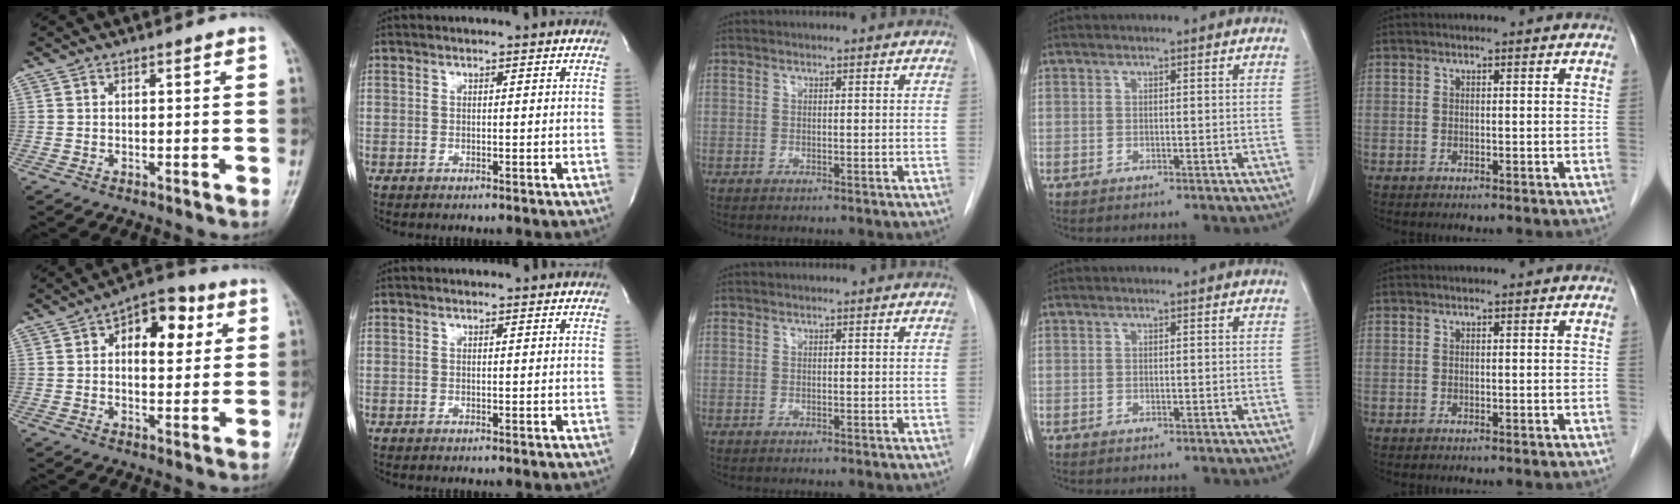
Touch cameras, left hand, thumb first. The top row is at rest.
{"thumb": {"total": 11.1, "force": [3.3, 6.4, 8.4], "torque": [-0.083, 0.009, 0.040]}, "index": {"total": 0.6, "force": [0.6, 0.2, 0.0], "torque": [-0.007, 0.004, 0.008]}}